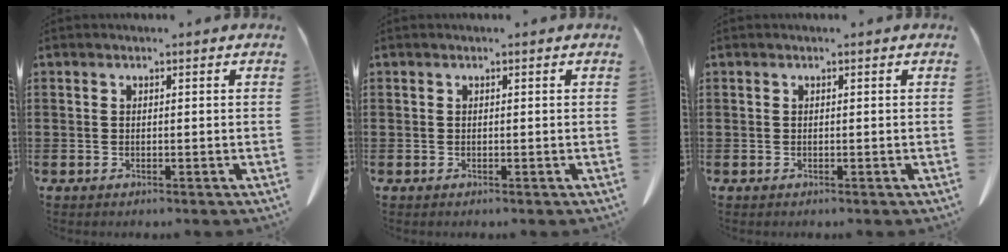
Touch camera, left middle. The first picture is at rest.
{"total": 0.0}
{"total": 0.0}